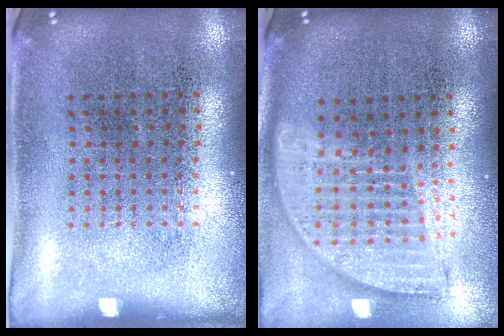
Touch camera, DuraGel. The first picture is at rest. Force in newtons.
{"total": 1.8, "press": 1.5, "slide": 1.0}